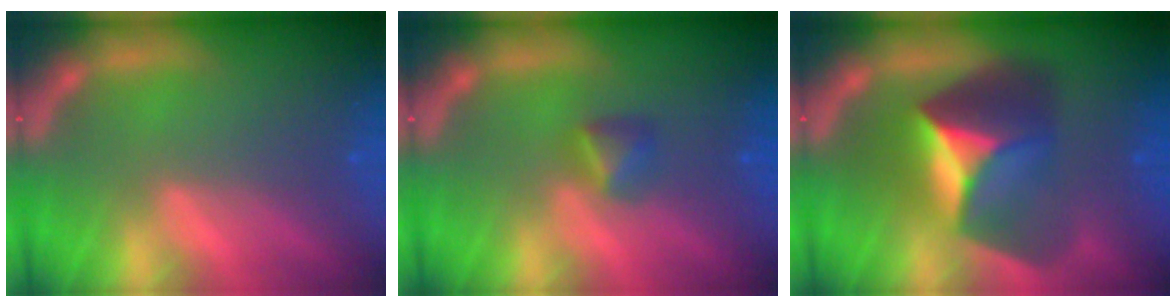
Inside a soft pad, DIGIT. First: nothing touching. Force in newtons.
{"total": 1.9}
{"total": 9.0}